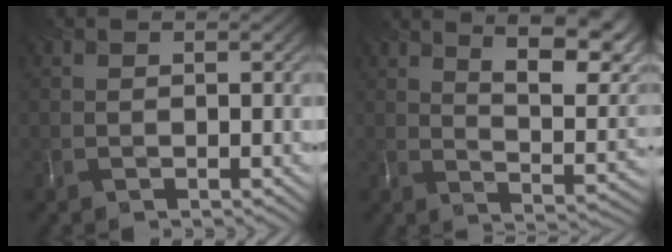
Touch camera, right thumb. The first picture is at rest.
{"total": 13.7, "force": [8.2, 4.4, 10.1], "torque": [-0.160, 0.006, 0.128]}